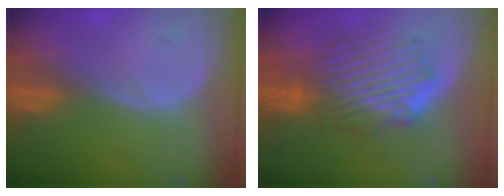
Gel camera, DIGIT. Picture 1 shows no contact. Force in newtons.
{"total": 8.9, "press": 8.2, "slide": 3.4}